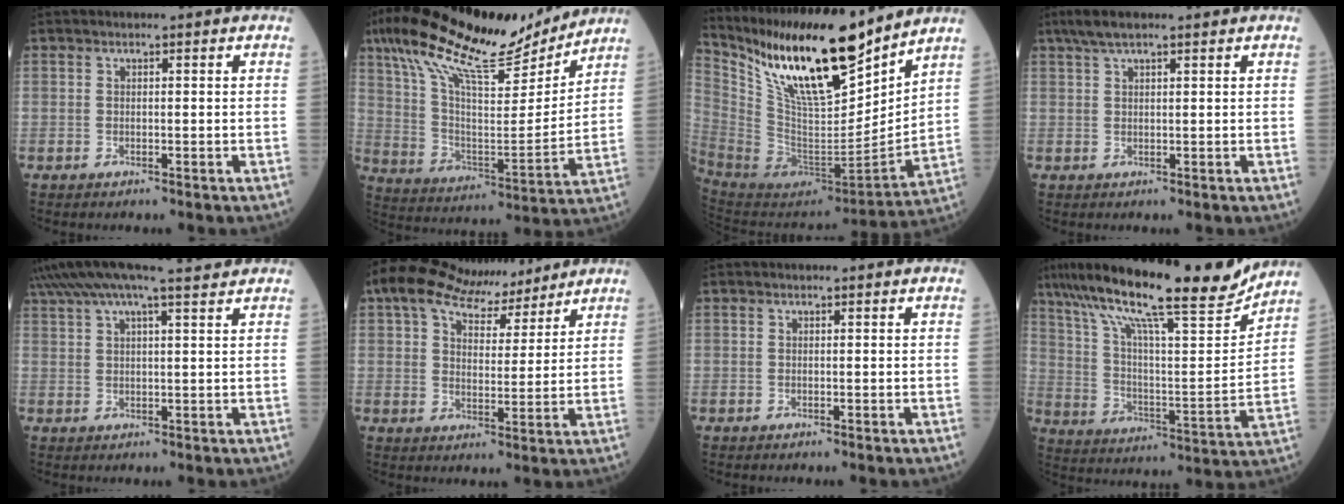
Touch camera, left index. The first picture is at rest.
{"total": 21.5, "force": [17.1, 4.4, 12.3], "torque": [-0.229, 0.020, 0.294]}
{"total": 23.0, "force": [17.2, 4.4, 14.6], "torque": [-0.259, -0.011, 0.318]}
{"total": 4.0, "force": [3.0, 0.6, 2.6], "torque": [-0.058, 0.023, 0.059]}
{"total": 13.4, "force": [11.3, 0.8, 7.1], "torque": [-0.138, 0.042, 0.175]}
{"total": 13.3, "force": [11.3, 4.8, 5.1], "torque": [-0.082, 0.035, 0.174]}
{"total": 0.0}
{"total": 22.2, "force": [17.8, 2.3, 13.1], "torque": [-0.231, 0.008, 0.283]}